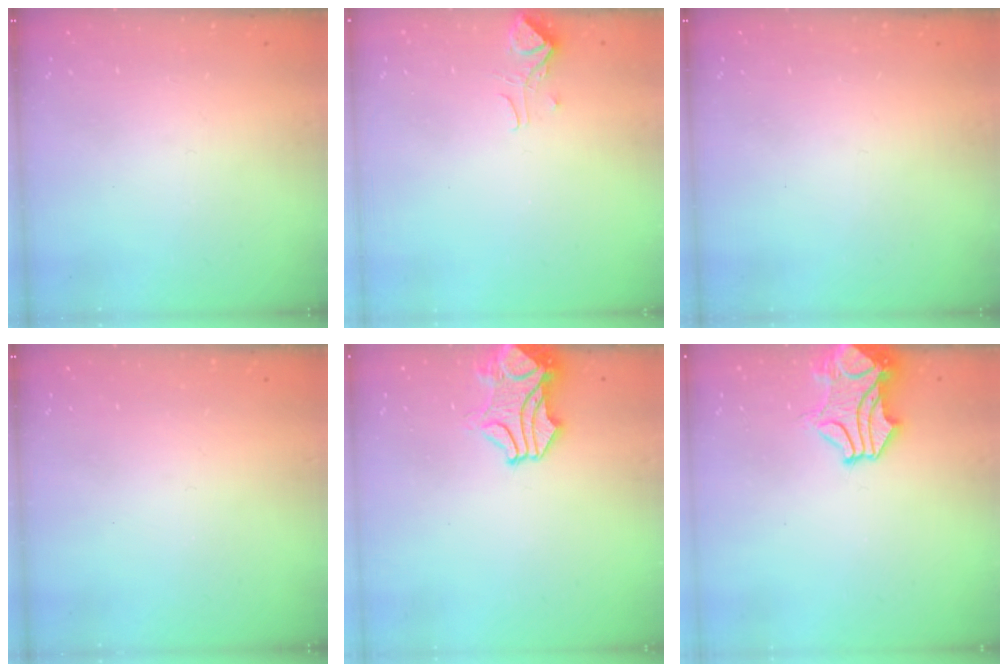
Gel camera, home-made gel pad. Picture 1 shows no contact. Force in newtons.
{"total": 0.9, "press": 0.5, "slide": 0.8}
{"total": 0.0}
{"total": 0.0}
{"total": 1.7, "press": 1.1, "slide": 1.2}
{"total": 2.4, "press": 2.1, "slide": 1.2}